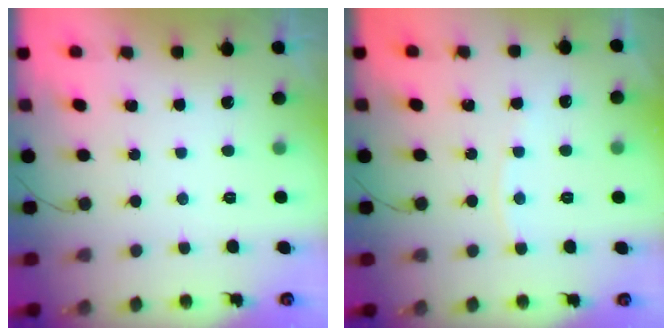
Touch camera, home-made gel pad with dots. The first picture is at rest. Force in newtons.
{"total": 3.2, "press": 3.1, "slide": 0.4}